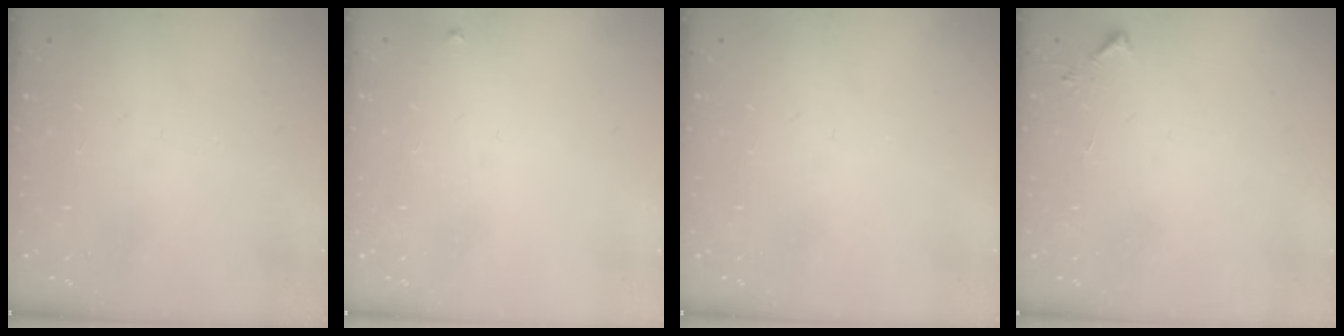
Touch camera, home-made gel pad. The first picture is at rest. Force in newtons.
{"total": 3.3, "press": 3.3, "slide": 0.5}
{"total": 0.0}
{"total": 3.8, "press": 3.8, "slide": 0.5}